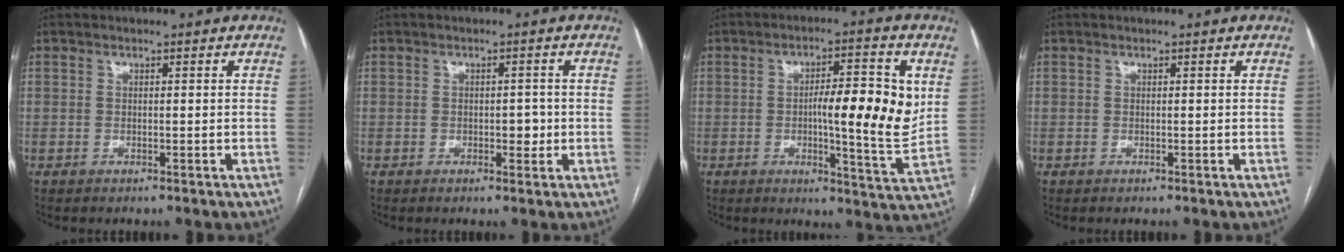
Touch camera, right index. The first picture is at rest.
{"total": 2.5, "force": [-0.5, 1.4, 2.0], "torque": [-0.025, 0.004, -0.004]}
{"total": 11.9, "force": [1.2, 1.9, 11.7], "torque": [-0.167, 0.005, 0.014]}
{"total": 0.0}